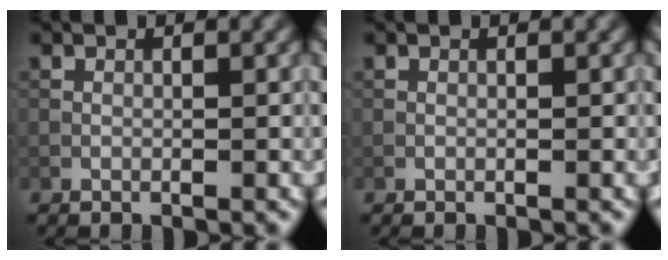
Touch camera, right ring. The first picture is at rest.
{"total": 0.0}